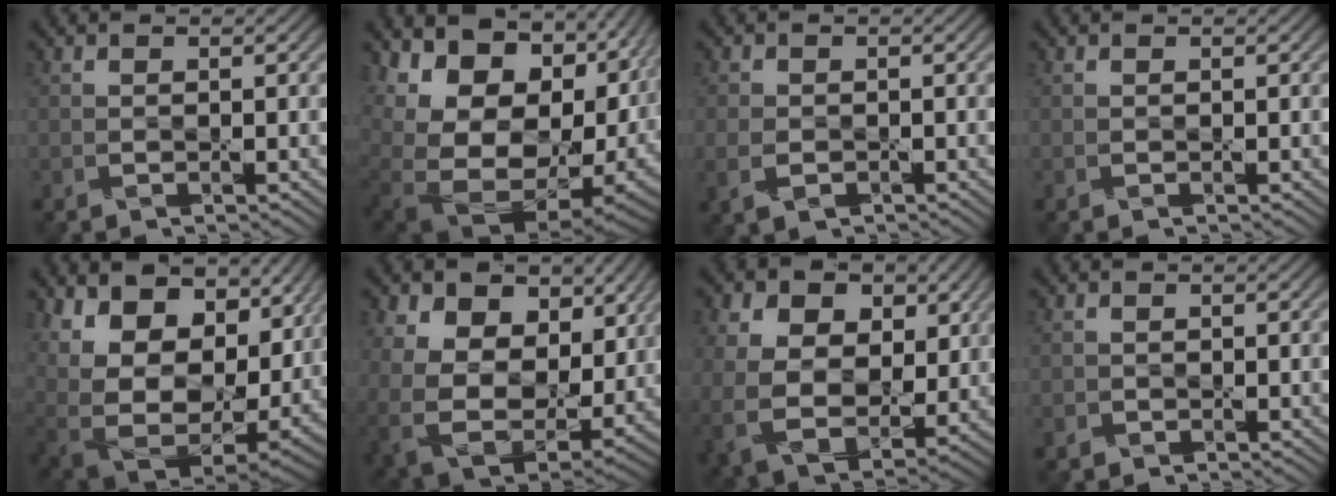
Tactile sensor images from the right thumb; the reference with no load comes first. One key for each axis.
{"total": 18.9, "fx": 1.9, "fy": 14.0, "fz": 12.6, "tx": -0.200, "ty": -0.022, "tz": 0.084}
{"total": 2.8, "fx": -1.0, "fy": 2.0, "fz": 1.7, "tx": -0.049, "ty": -0.010, "tz": -0.020}
{"total": 0.0}
{"total": 17.2, "fx": 6.3, "fy": 11.9, "fz": 10.6, "tx": -0.230, "ty": 0.006, "tz": 0.129}
{"total": 14.2, "fx": 4.1, "fy": 10.5, "fz": 8.6, "tx": -0.202, "ty": 0.001, "tz": 0.074}
{"total": 12.4, "fx": 3.0, "fy": 9.3, "fz": 7.7, "tx": -0.201, "ty": 0.009, "tz": 0.062}
{"total": 1.0, "fx": -0.7, "fy": 0.7, "fz": 0.0, "tx": -0.002, "ty": -0.003, "tz": -0.016}